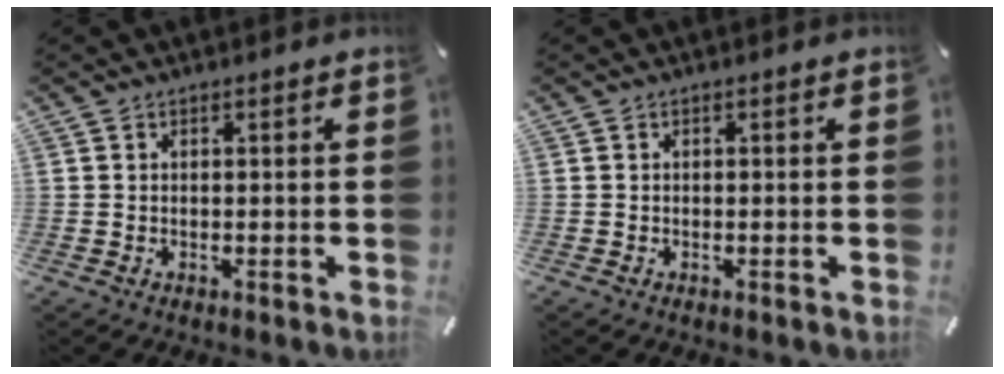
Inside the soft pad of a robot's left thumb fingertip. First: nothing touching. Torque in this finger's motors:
{"motor_torque": [0.04, -0.10, 0.04, -0.05, -0.03]}